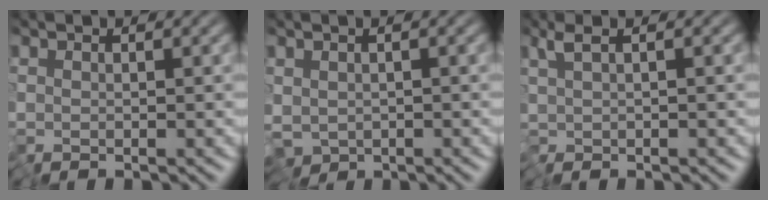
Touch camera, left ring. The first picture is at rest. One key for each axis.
{"total": 3.2, "fx": -0.6, "fy": 2.3, "fz": 2.1, "tx": -0.042, "ty": -0.013, "tz": -0.008}
{"total": 1.4, "fx": 0.3, "fy": 0.4, "fz": 1.3, "tx": -0.031, "ty": 0.002, "tz": 0.008}